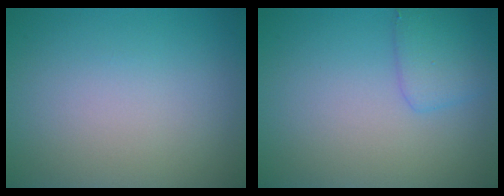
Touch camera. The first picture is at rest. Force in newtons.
{"total": 2.2, "press": 2.2, "slide": 0.1}